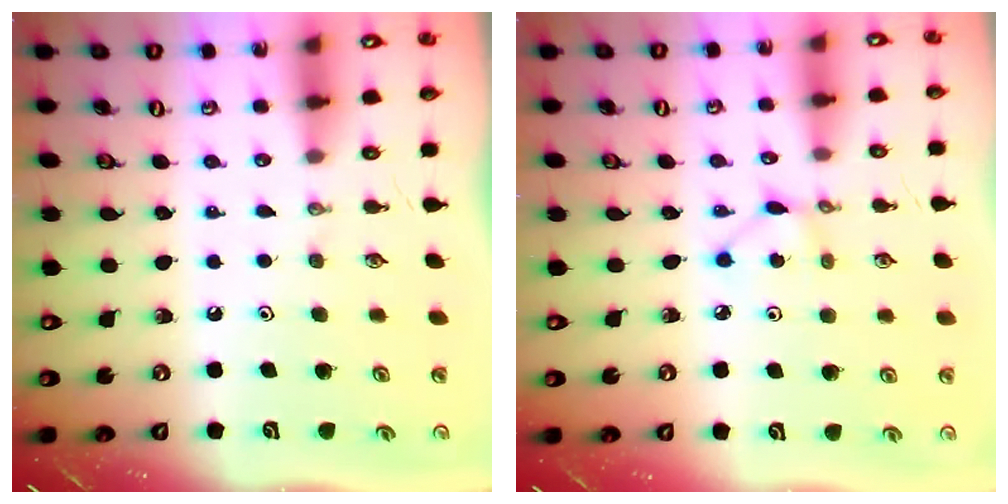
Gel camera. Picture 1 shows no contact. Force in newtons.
{"total": 3.1, "press": 3.1, "slide": 0.4}